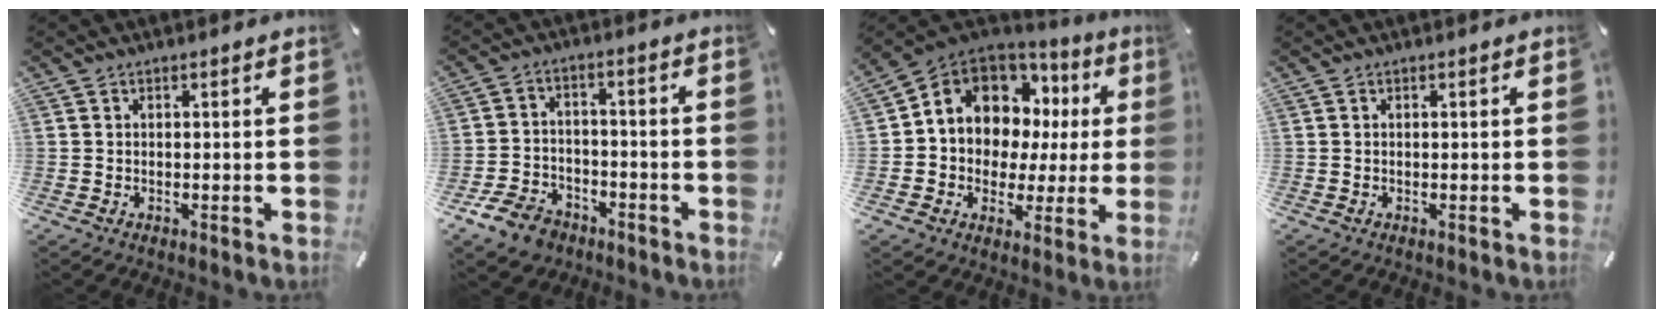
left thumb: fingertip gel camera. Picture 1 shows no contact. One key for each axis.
{"total": 8.4, "fx": -5.7, "fy": 5.4, "fz": 3.0, "tx": -0.067, "ty": 0.038, "tz": -0.108}
{"total": 10.8, "fx": 4.7, "fy": 9.0, "fz": 3.8, "tx": -0.090, "ty": -0.041, "tz": 0.094}
{"total": 0.0}